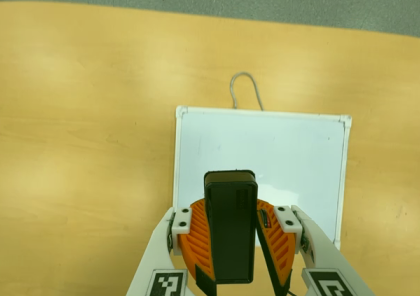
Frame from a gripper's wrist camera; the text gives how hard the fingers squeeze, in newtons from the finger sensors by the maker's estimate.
{"total": 10.5, "left": 10.3, "right": 10.8}